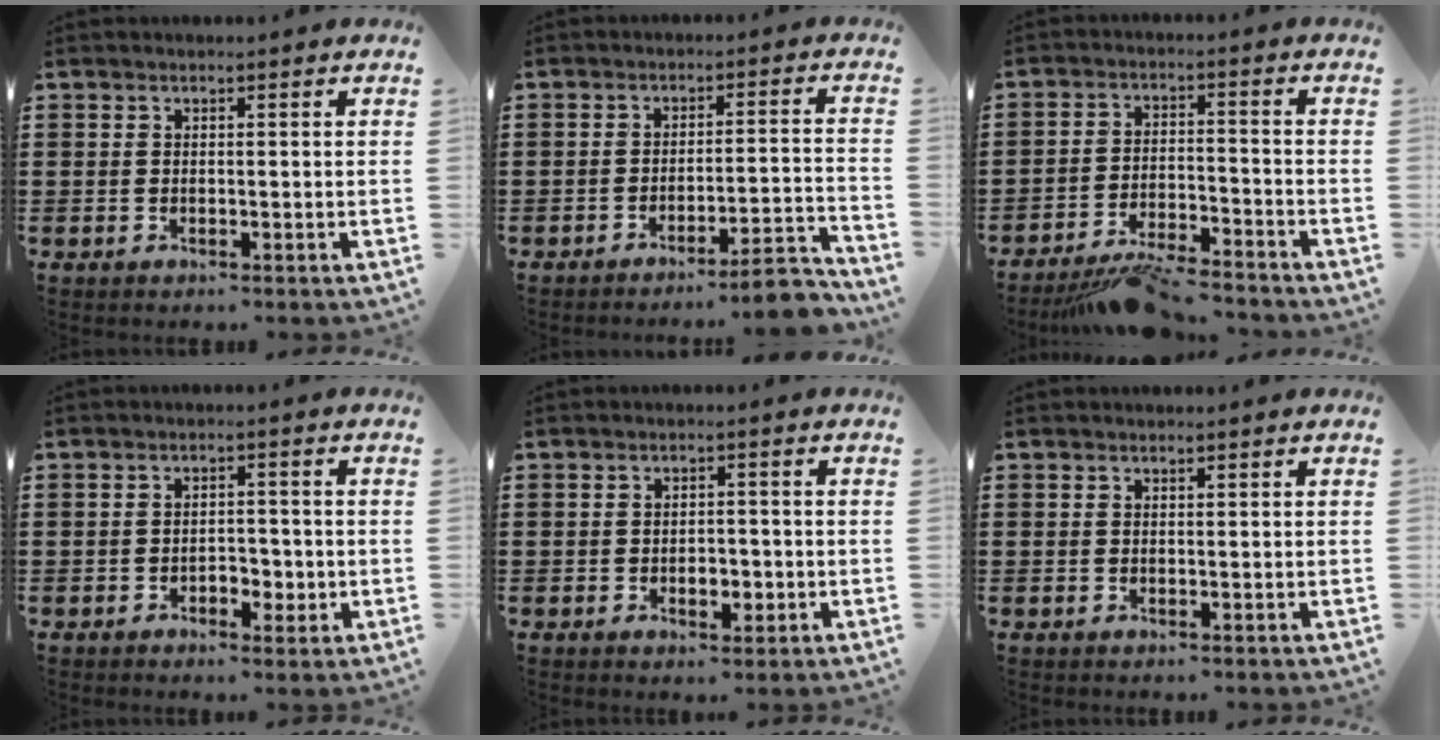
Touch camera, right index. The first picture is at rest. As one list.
[{"total": 5.8, "force": [-5.0, 0.1, 2.9], "torque": [-0.046, -0.008, -0.094]}, {"total": 6.3, "force": [-5.8, 0.7, 2.5], "torque": [-0.041, 0.005, -0.108]}, {"total": 3.3, "force": [-1.3, 2.1, 2.2], "torque": [-0.043, 0.004, -0.025]}, {"total": 3.3, "force": [-1.0, 1.9, 2.6], "torque": [-0.041, 0.001, -0.020]}, {"total": 0.0}]